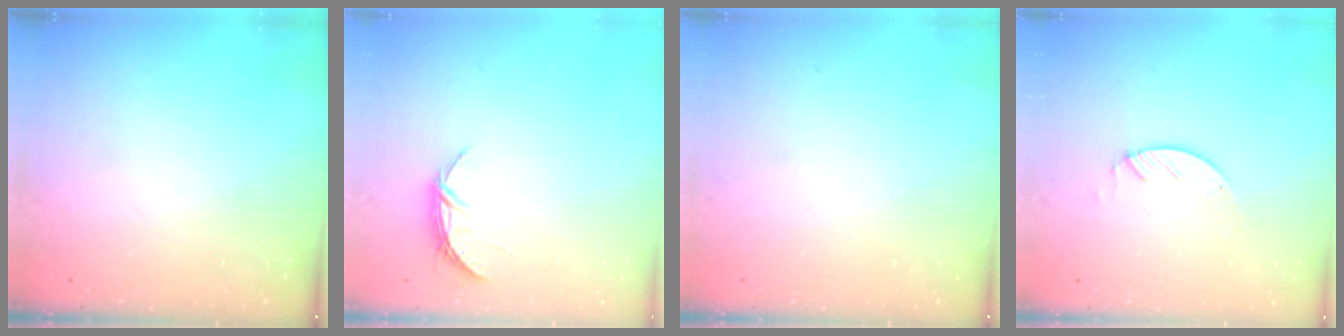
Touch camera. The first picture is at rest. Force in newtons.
{"total": 5.1, "press": 5.1, "slide": 0.6}
{"total": 0.0}
{"total": 2.4, "press": 2.4, "slide": 0.2}